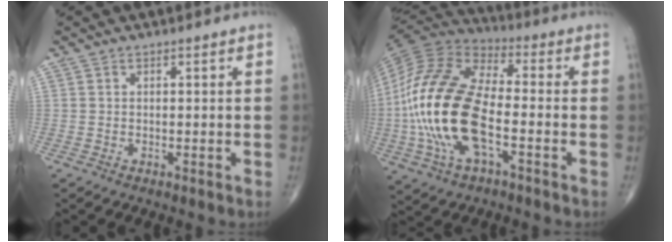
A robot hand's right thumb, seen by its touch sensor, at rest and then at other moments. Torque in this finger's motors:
{"motor_torque": [2.32, 2.32, 2.77, 0.00, 0.83]}